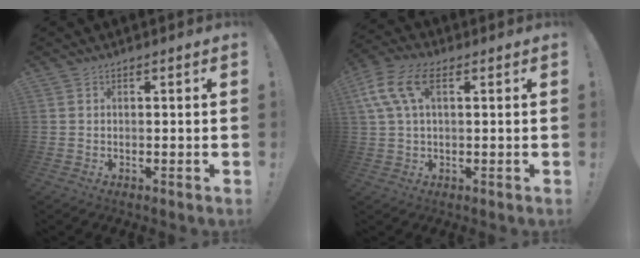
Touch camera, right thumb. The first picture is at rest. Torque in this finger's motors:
{"motor_torque": [-0.18, 1.01, 1.26, 0.32, 0.44]}